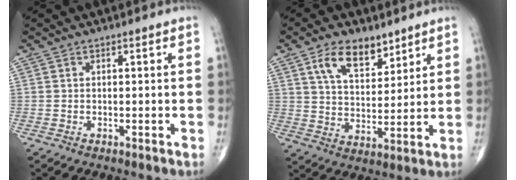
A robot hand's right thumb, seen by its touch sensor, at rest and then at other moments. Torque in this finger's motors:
{"motor_torque": [0.02, 0.20, 0.64, 0.55, 0.04]}